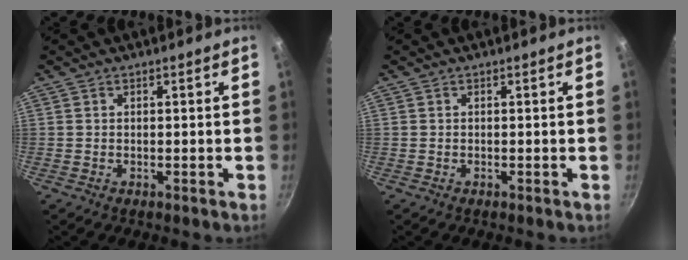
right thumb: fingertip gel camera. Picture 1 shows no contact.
{"total": 0.0}